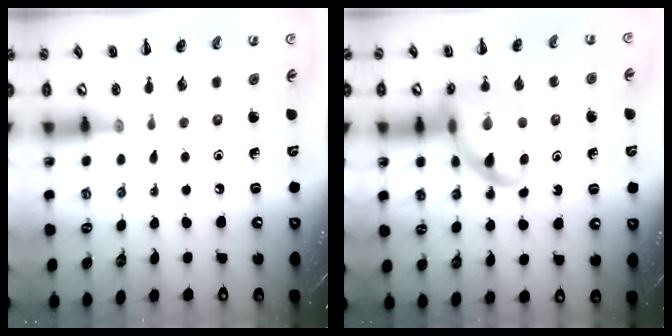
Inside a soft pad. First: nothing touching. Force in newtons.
{"total": 16.0, "press": 15.6, "slide": 3.5}